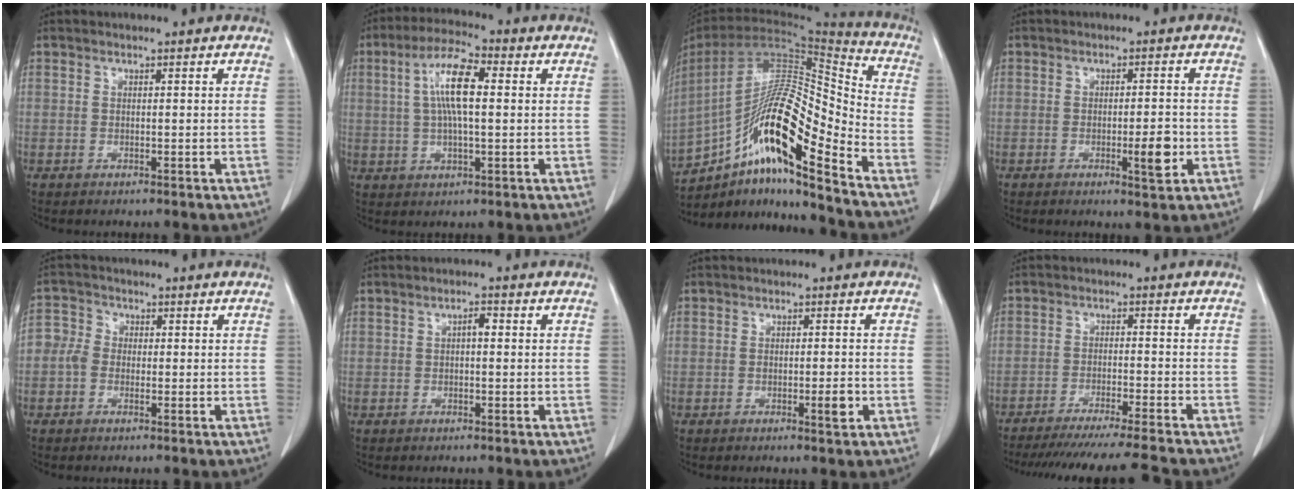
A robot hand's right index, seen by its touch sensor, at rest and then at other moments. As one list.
[{"total": 8.0, "force": [1.4, 1.8, 7.7], "torque": [-0.148, 0.015, 0.024]}, {"total": 19.8, "force": [-11.6, 2.4, 15.9], "torque": [-0.300, 0.011, -0.207]}, {"total": 4.2, "force": [-1.2, 0.7, 4.0], "torque": [-0.059, -0.003, -0.016]}, {"total": 3.4, "force": [-0.7, 2.9, 1.7], "torque": [-0.033, 0.016, -0.021]}, {"total": 1.5, "force": [0.1, 0.5, 1.4], "torque": [-0.022, 0.005, 0.002]}, {"total": 2.3, "force": [-0.8, 0.4, 2.1], "torque": [-0.033, -0.003, -0.012]}, {"total": 15.0, "force": [-13.7, -1.5, 5.9], "torque": [-0.083, -0.042, -0.205]}]